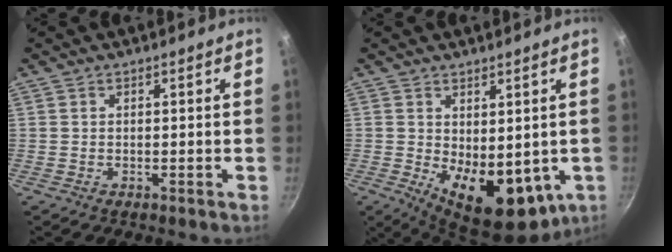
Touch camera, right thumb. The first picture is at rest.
{"total": 14.0, "force": [-1.4, 7.7, 11.5], "torque": [-0.142, -0.029, 0.000]}